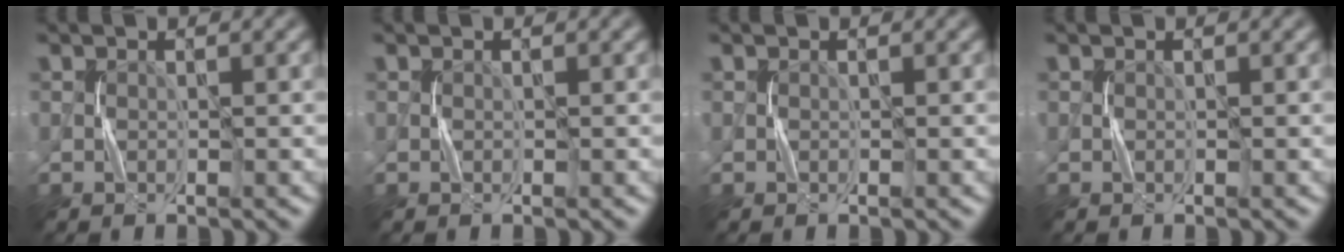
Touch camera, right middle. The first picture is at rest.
{"total": 0.0}
{"total": 0.0}
{"total": 0.0}